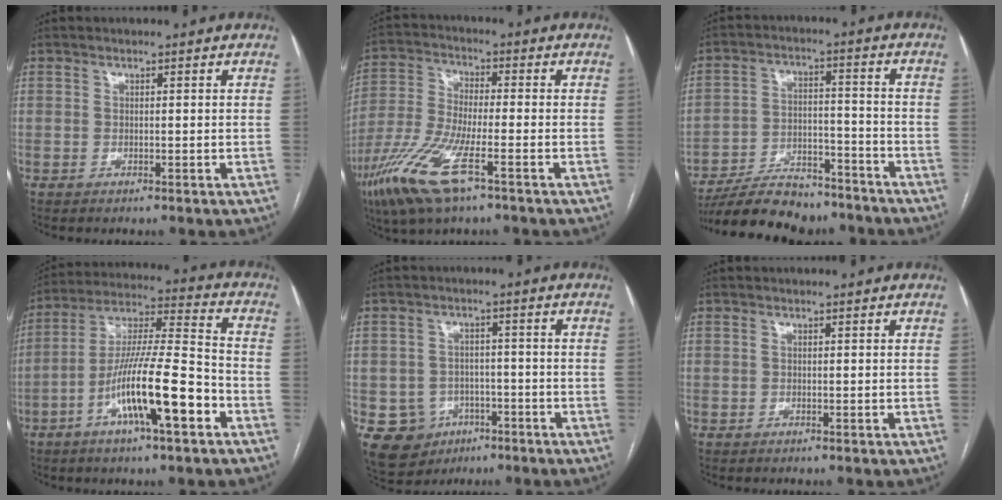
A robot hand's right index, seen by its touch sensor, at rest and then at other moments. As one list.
[{"total": 12.6, "force": [-6.8, 2.5, 10.4], "torque": [-0.224, -0.024, -0.126]}, {"total": 14.9, "force": [-13.2, 4.4, 5.4], "torque": [-0.088, 0.013, -0.208]}, {"total": 15.8, "force": [-6.5, 1.5, 14.3], "torque": [-0.261, -0.002, -0.114]}, {"total": 8.7, "force": [-3.7, 7.6, 2.1], "torque": [-0.046, 0.013, -0.041]}, {"total": 0.0}]